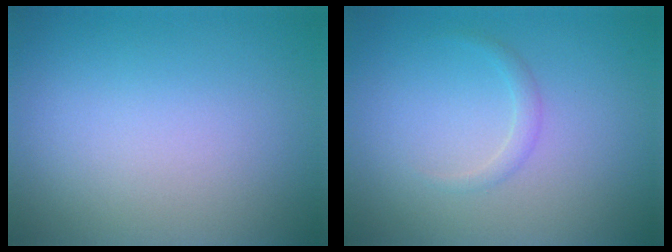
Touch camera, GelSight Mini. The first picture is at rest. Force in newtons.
{"total": 1.0, "press": 1.0, "slide": 0.0}